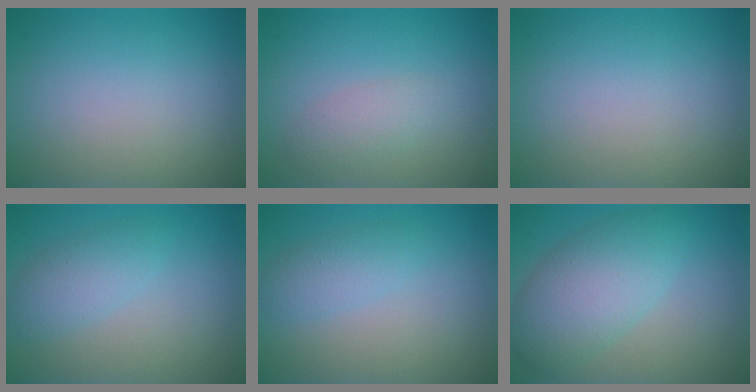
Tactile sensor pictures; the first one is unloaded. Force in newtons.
{"total": 1.9, "press": 1.9, "slide": 0.1}
{"total": 0.0}
{"total": 2.5, "press": 2.5, "slide": 0.0}
{"total": 2.0, "press": 2.0, "slide": 0.1}
{"total": 5.9, "press": 5.9, "slide": 0.3}